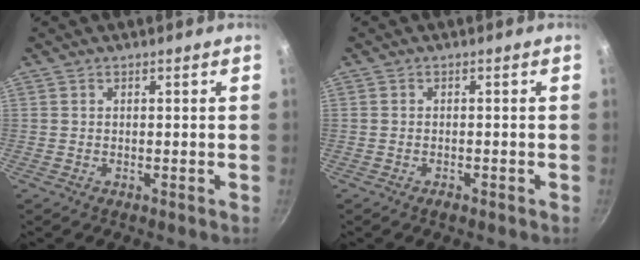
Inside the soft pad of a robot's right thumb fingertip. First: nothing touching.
{"total": 1.1, "force": [-0.8, 0.5, 0.7], "torque": [-0.015, 0.003, -0.015]}